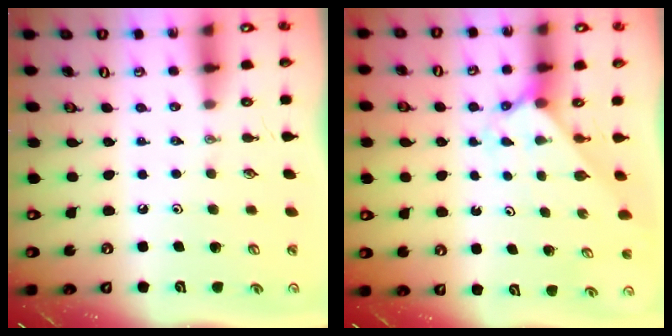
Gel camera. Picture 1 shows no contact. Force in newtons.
{"total": 2.4, "press": 2.4, "slide": 0.3}